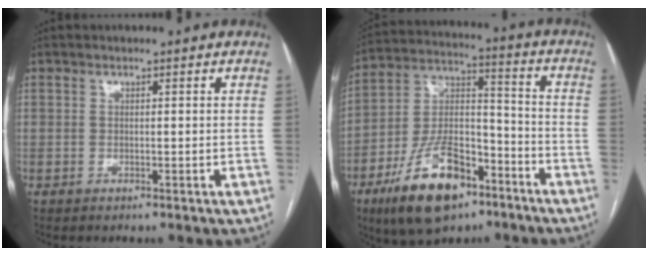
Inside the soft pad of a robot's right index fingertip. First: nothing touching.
{"total": 17.1, "force": [-10.2, 7.4, 11.5], "torque": [-0.221, 0.011, -0.175]}